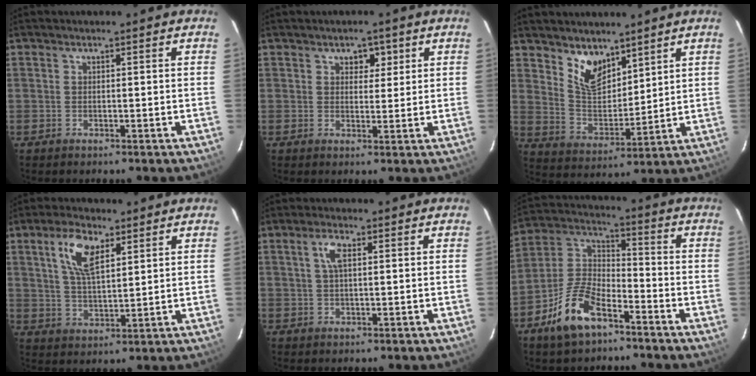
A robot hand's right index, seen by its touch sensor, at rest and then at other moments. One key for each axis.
{"total": 3.0, "fx": 1.5, "fy": 2.3, "fz": 1.3, "tx": -0.010, "ty": 0.005, "tz": 0.023}
{"total": 8.7, "fx": 6.2, "fy": 4.5, "fz": 4.2, "tx": -0.069, "ty": -0.001, "tz": 0.124}
{"total": 8.5, "fx": 4.0, "fy": 3.5, "fz": 6.6, "tx": -0.129, "ty": 0.012, "tz": 0.078}
{"total": 3.3, "fx": 1.0, "fy": 1.2, "fz": 2.9, "tx": -0.059, "ty": 0.007, "tz": 0.021}
{"total": 12.3, "fx": -7.4, "fy": 5.4, "fz": 8.2, "tx": -0.176, "ty": 0.015, "tz": -0.139}